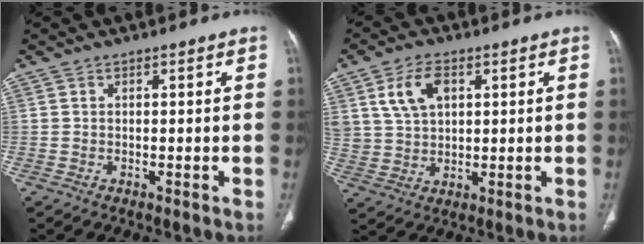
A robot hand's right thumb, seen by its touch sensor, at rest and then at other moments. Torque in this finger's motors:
{"motor_torque": [-0.48, 0.75, 0.32, 0.52, 0.06]}